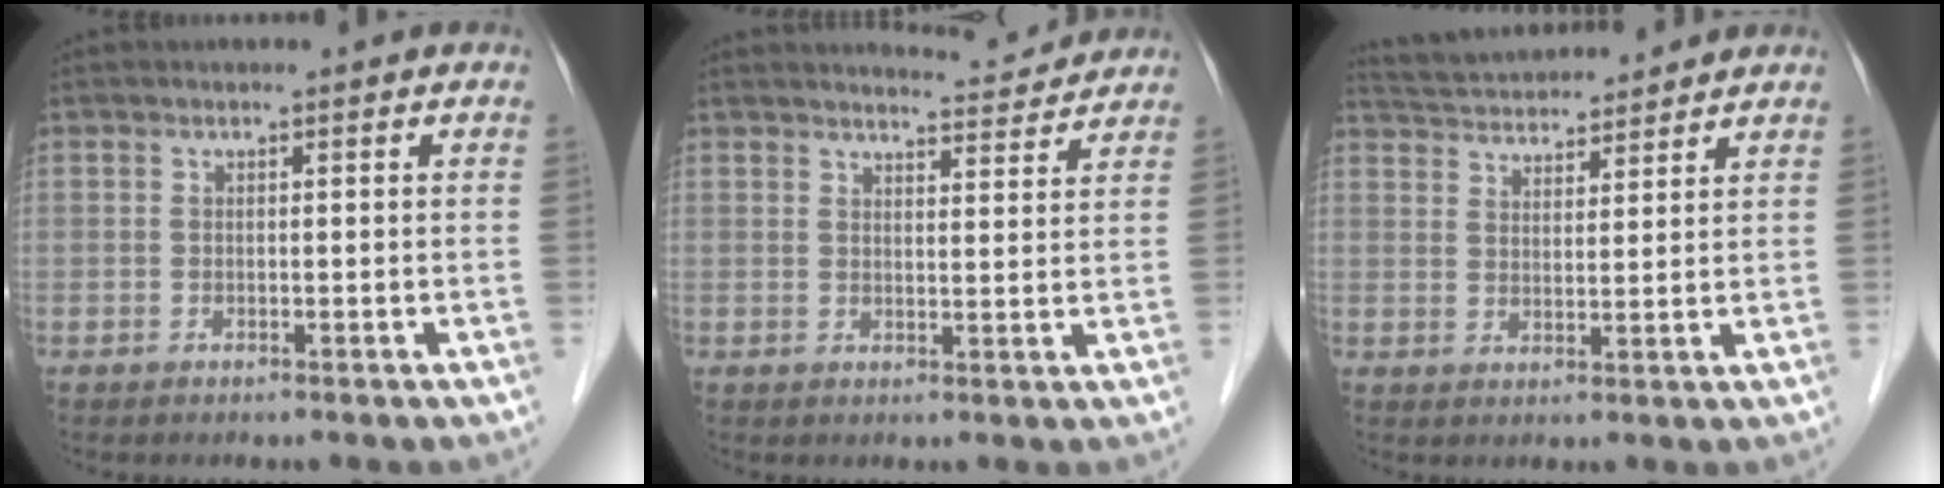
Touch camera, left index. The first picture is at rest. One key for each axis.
{"total": 5.2, "fx": 5.2, "fy": 0.2, "fz": -0.1, "tx": -0.009, "ty": -0.003, "tz": 0.065}
{"total": 11.4, "fx": 10.9, "fy": 1.8, "fz": 2.8, "tx": -0.053, "ty": 0.030, "tz": 0.173}